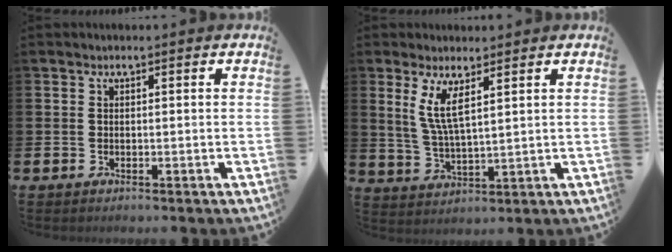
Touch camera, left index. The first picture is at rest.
{"total": 5.4, "force": [3.5, 1.1, 3.9], "torque": [-0.077, -0.015, 0.060]}